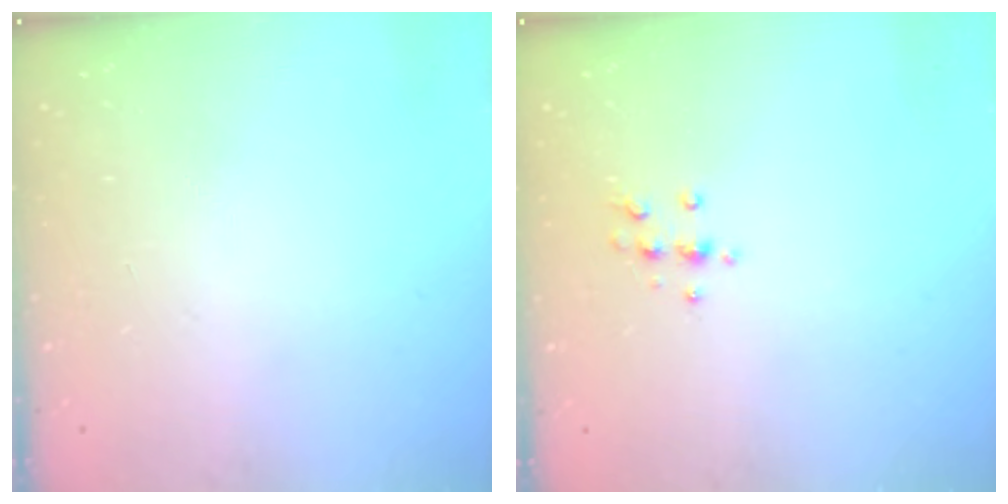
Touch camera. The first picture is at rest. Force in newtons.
{"total": 6.2, "press": 6.2, "slide": 0.9}